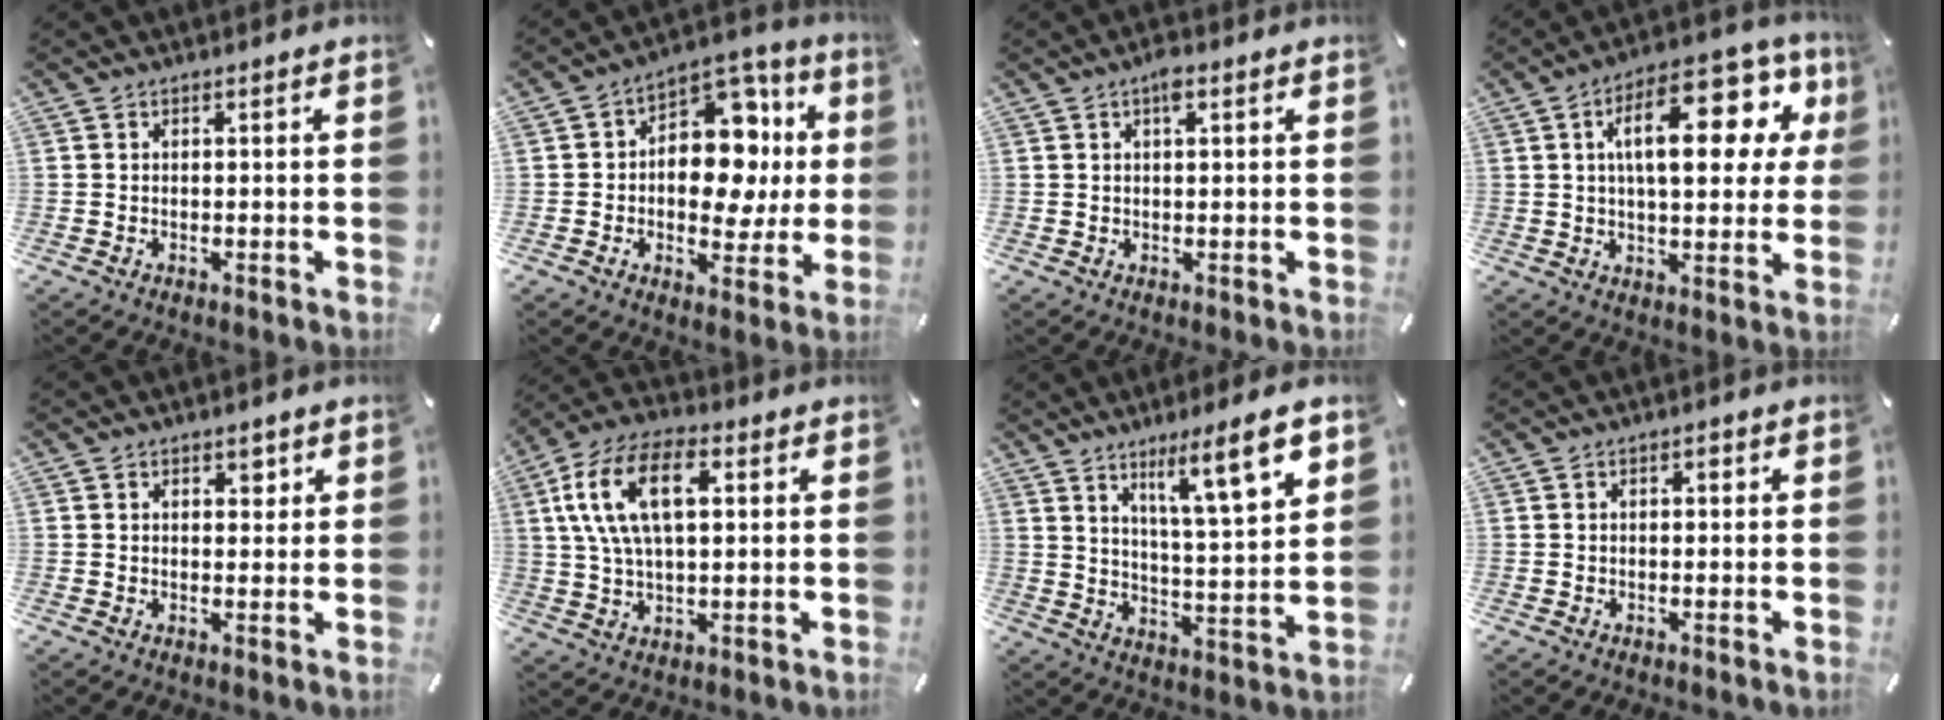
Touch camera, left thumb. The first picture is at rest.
{"total": 15.0, "force": [1.2, 10.6, 10.5], "torque": [-0.125, -0.017, 0.021]}
{"total": 2.7, "force": [1.1, 1.0, 2.2], "torque": [-0.040, 0.003, 0.016]}
{"total": 20.5, "force": [7.1, 9.3, 16.8], "torque": [-0.252, -0.017, 0.109]}
{"total": 2.6, "force": [1.2, 1.8, 1.4], "torque": [-0.007, -0.005, 0.015]}
{"total": 14.8, "force": [4.4, 7.9, 11.6], "torque": [-0.252, 0.007, 0.073]}
{"total": 12.8, "force": [8.1, 2.2, 9.7], "torque": [-0.141, -0.050, 0.125]}
{"total": 1.2, "force": [0.3, 0.8, 0.9], "torque": [-0.019, 0.006, 0.003]}